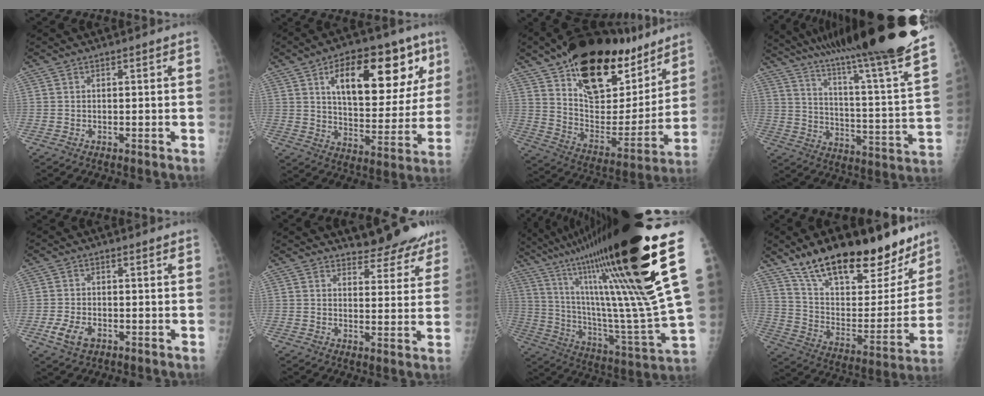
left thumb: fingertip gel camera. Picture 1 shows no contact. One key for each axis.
{"total": 22.3, "fx": 9.1, "fy": 10.3, "fz": 17.5, "tx": -0.213, "ty": -0.016, "tz": 0.139}
{"total": 28.8, "fx": 18.4, "fy": 13.5, "fz": 17.6, "tx": -0.233, "ty": -0.063, "tz": 0.296}
{"total": 32.2, "fx": 26.0, "fy": 1.3, "fz": 19.0, "tx": -0.289, "ty": -0.137, "tz": 0.366}
{"total": 4.8, "fx": -2.1, "fy": 3.1, "fz": 3.0, "tx": -0.052, "ty": 0.002, "tz": -0.037}
{"total": 8.6, "fx": 7.9, "fy": 3.0, "fz": 1.8, "tx": 0.010, "ty": -0.056, "tz": 0.091}
{"total": 35.8, "fx": 19.8, "fy": 4.3, "fz": 29.6, "tx": -0.475, "ty": -0.058, "tz": 0.337}
{"total": 28.1, "fx": 20.7, "fy": 11.5, "fz": 15.1, "tx": -0.183, "ty": -0.076, "tz": 0.327}